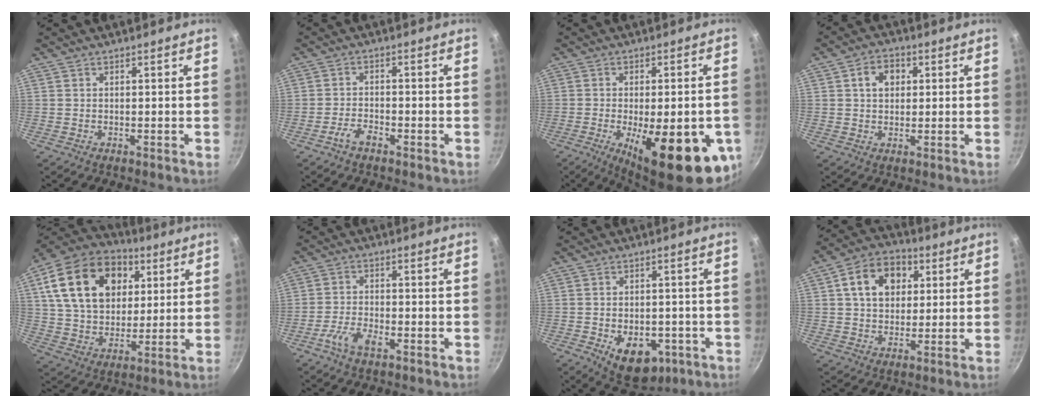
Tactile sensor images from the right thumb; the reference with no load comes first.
{"total": 3.1, "force": [-2.2, 1.3, 1.9], "torque": [-0.037, 0.021, -0.043]}
{"total": 21.3, "force": [-6.9, 7.2, 18.8], "torque": [-0.227, -0.004, -0.086]}
{"total": 5.8, "force": [1.5, 4.3, 3.5], "torque": [-0.033, 0.008, 0.018]}
{"total": 24.1, "force": [7.3, 17.0, 15.4], "torque": [-0.252, 0.001, 0.123]}
{"total": 5.9, "force": [-2.9, 2.6, 4.4], "torque": [-0.090, 0.015, -0.059]}
{"total": 11.3, "force": [-3.9, 7.4, 7.6], "torque": [-0.072, 0.006, -0.037]}
{"total": 12.5, "force": [3.6, 9.3, 7.6], "torque": [-0.101, 0.013, 0.046]}